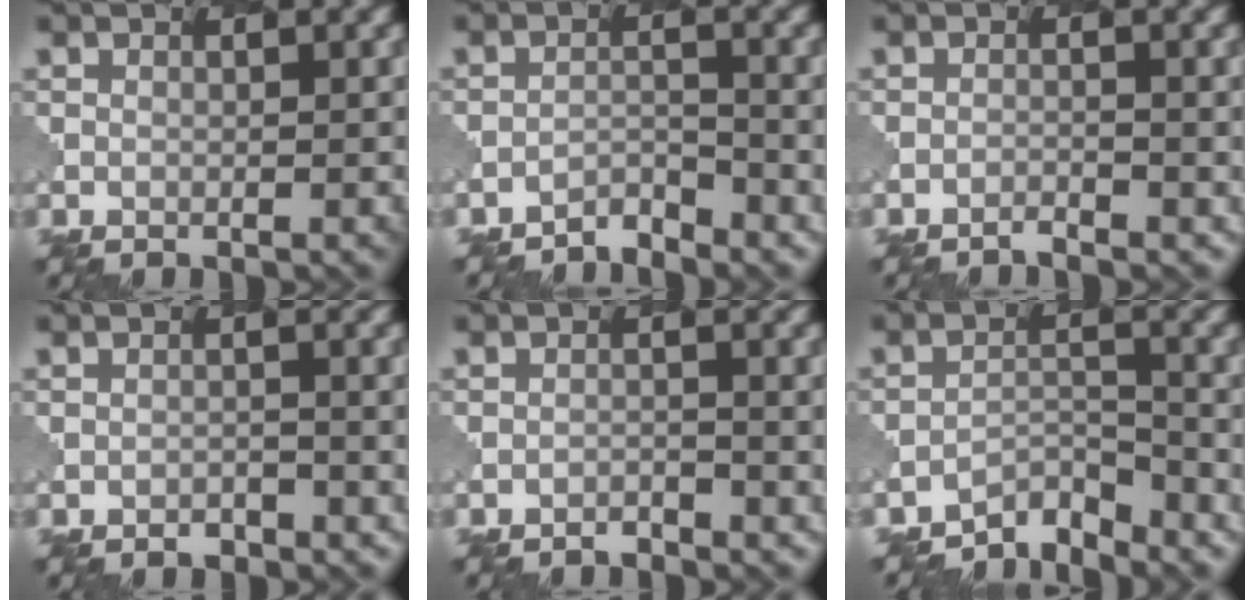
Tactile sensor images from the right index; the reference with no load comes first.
{"total": 1.8, "force": [-1.6, -0.1, -0.8], "torque": [0.005, 0.004, -0.033]}
{"total": 1.1, "force": [-0.4, -0.4, -0.9], "torque": [0.006, 0.000, -0.013]}
{"total": 0.9, "force": [-0.4, 0.0, -0.8], "torque": [0.003, -0.002, -0.007]}
{"total": 1.1, "force": [-0.5, -0.2, -1.0], "torque": [0.008, 0.001, -0.013]}
{"total": 2.8, "force": [-2.8, 0.3, -0.3], "torque": [0.001, 0.004, -0.054]}